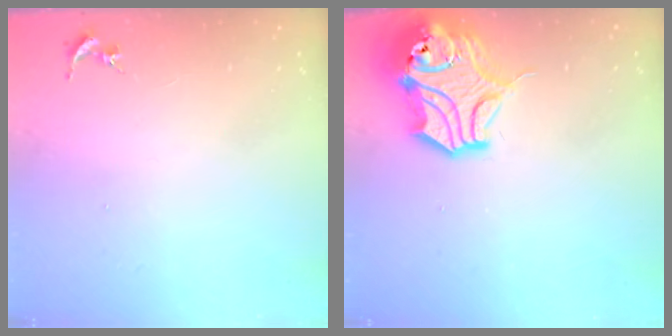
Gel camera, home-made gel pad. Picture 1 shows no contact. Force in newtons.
{"total": 15.4, "press": 15.2, "slide": 2.1}